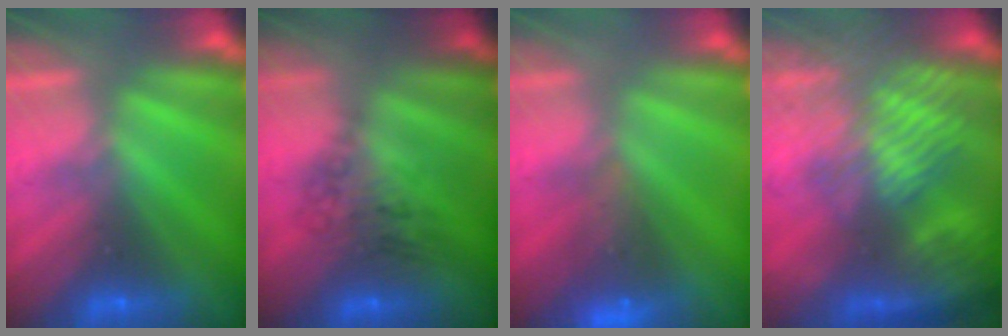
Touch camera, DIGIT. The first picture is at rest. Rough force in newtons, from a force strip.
{"total": 2.6}
{"total": 8.3}
{"total": 11.8}